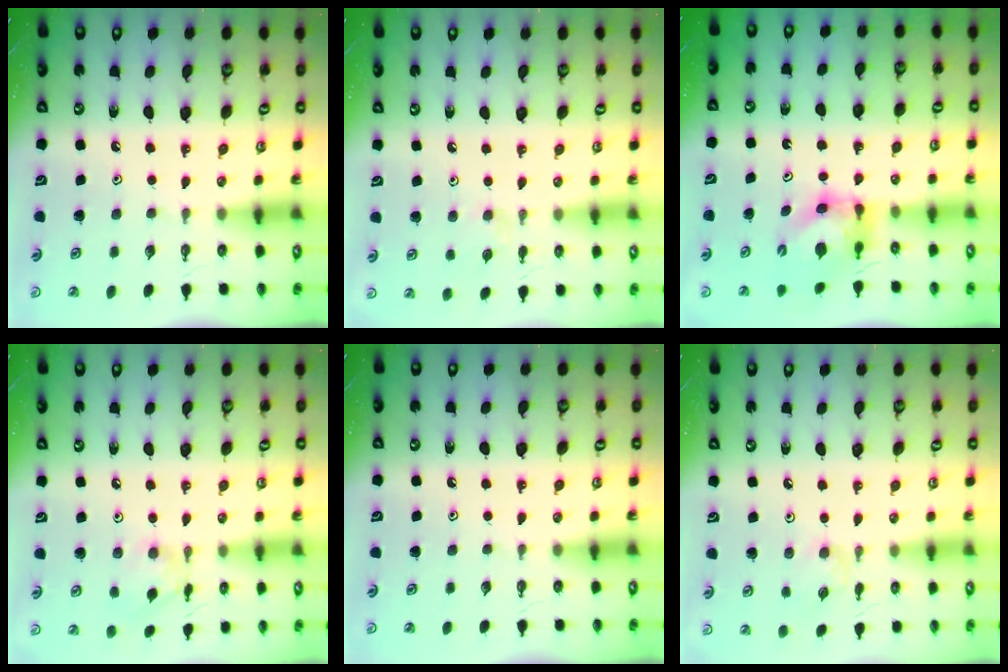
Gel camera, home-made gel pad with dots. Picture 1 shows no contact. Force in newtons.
{"total": 2.6, "press": 2.5, "slide": 0.4}
{"total": 5.6, "press": 5.6, "slide": 0.7}
{"total": 7.7, "press": 7.7, "slide": 0.3}
{"total": 0.0}
{"total": 3.7, "press": 3.6, "slide": 0.5}